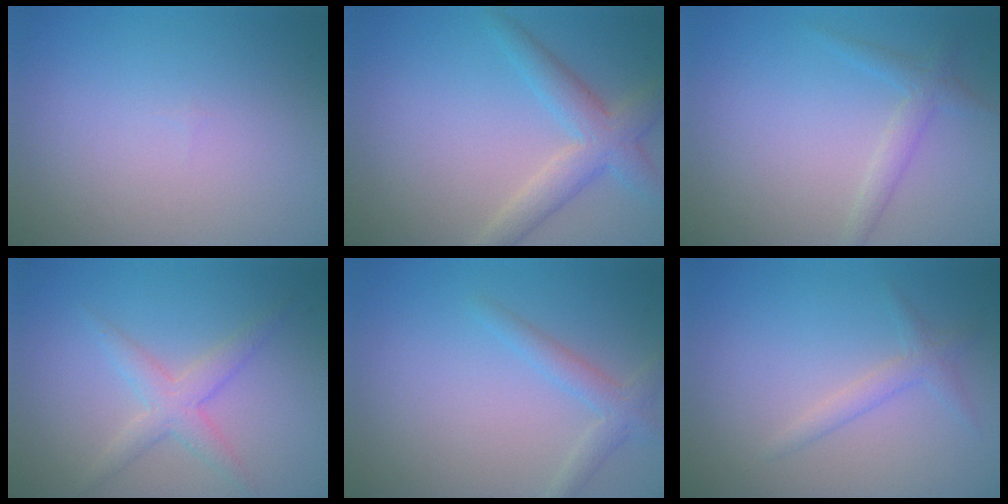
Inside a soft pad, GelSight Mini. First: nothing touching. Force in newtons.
{"total": 4.0, "press": 4.0, "slide": 0.2}
{"total": 1.9, "press": 1.9, "slide": 0.2}
{"total": 2.7, "press": 2.7, "slide": 0.1}
{"total": 2.1, "press": 2.1, "slide": 0.1}
{"total": 1.6, "press": 1.6, "slide": 0.0}